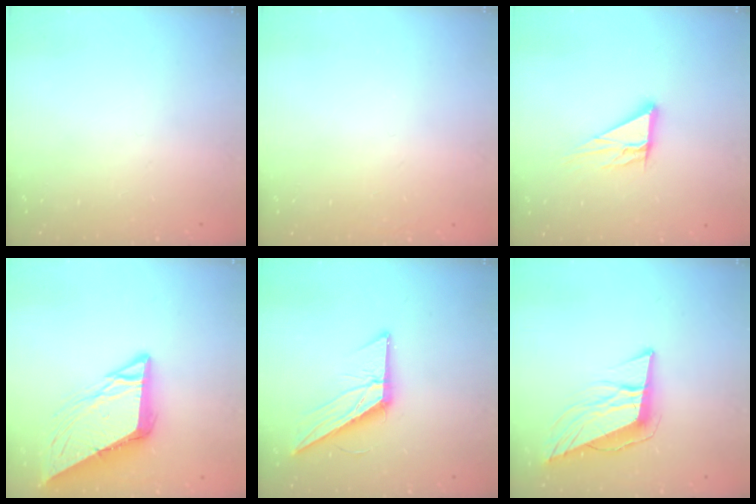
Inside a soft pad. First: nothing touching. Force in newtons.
{"total": 1.5, "press": 1.5, "slide": 0.1}
{"total": 10.3, "press": 10.2, "slide": 1.0}
{"total": 11.0, "press": 10.9, "slide": 1.2}
{"total": 13.9, "press": 13.9, "slide": 0.5}
{"total": 11.4, "press": 10.8, "slide": 3.6}